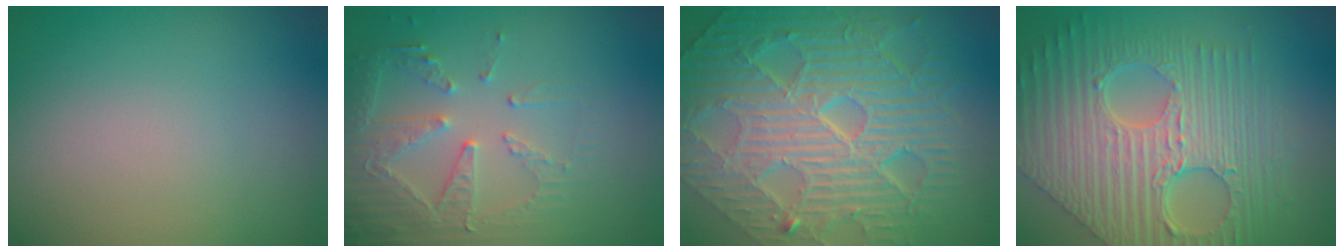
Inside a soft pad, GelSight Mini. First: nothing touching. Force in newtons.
{"total": 5.3, "press": 3.7, "slide": 3.8}
{"total": 11.5, "press": 7.6, "slide": 8.6}
{"total": 9.8, "press": 6.8, "slide": 7.1}